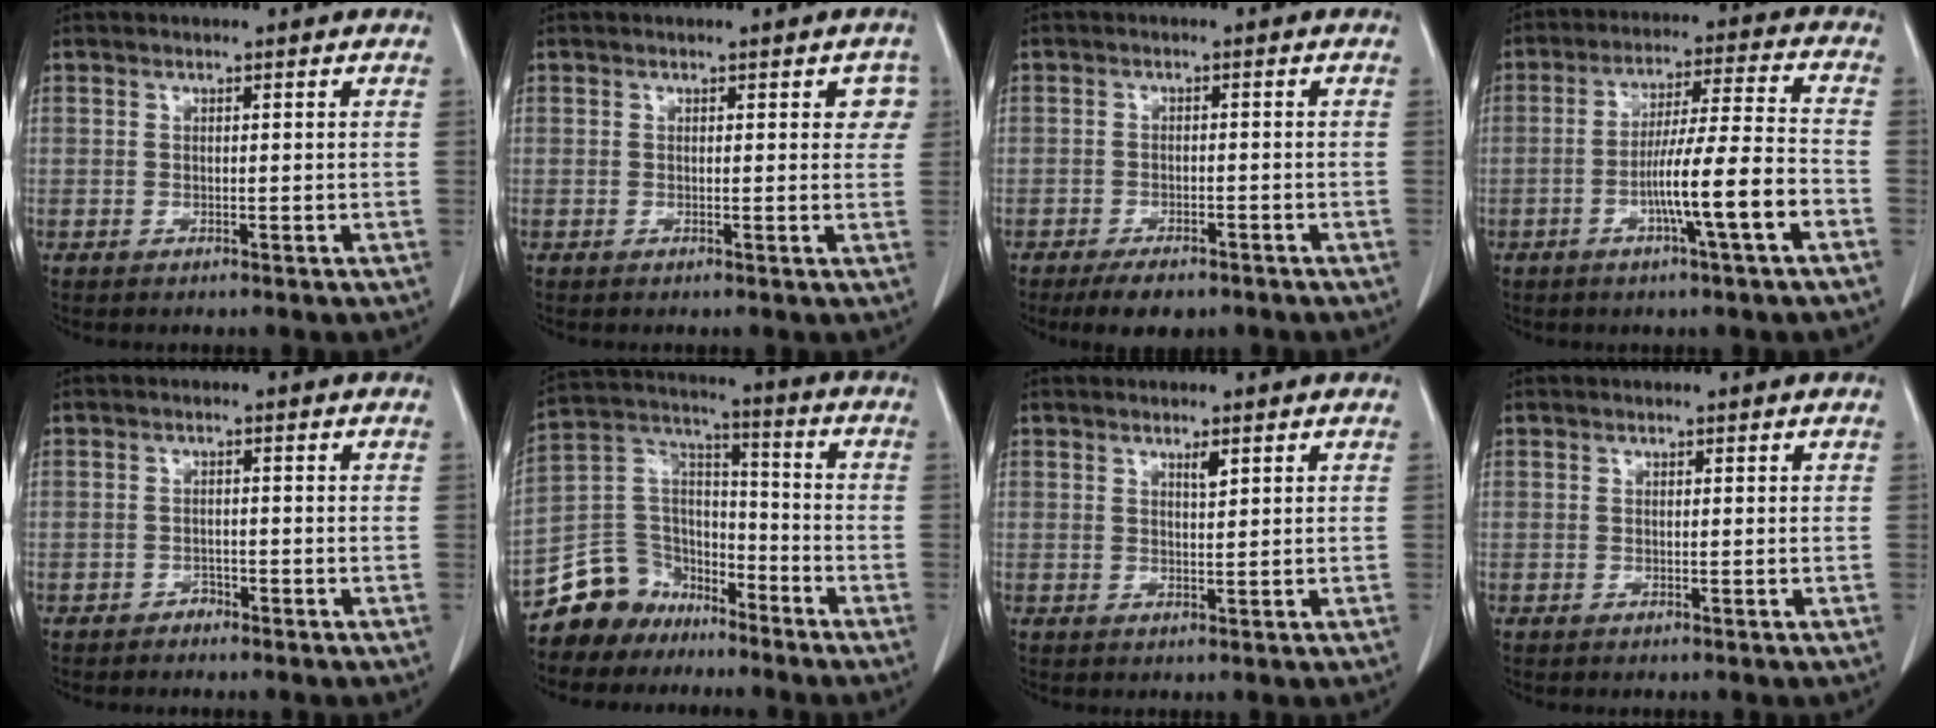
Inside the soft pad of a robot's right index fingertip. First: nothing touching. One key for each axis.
{"total": 2.8, "fx": 1.1, "fy": 1.4, "fz": 2.1, "tx": -0.008, "ty": 0.006, "tz": 0.006}
{"total": 5.0, "fx": -3.8, "fy": 2.0, "fz": 2.6, "tx": -0.040, "ty": -0.003, "tz": -0.057}
{"total": 11.2, "fx": -4.3, "fy": -0.4, "fz": 10.4, "tx": -0.180, "ty": 0.006, "tz": -0.072}
{"total": 1.2, "fx": -1.0, "fy": 0.6, "fz": 0.1, "tx": -0.002, "ty": 0.003, "tz": -0.020}
{"total": 11.2, "fx": -8.6, "fy": 7.2, "fz": 0.8, "tx": -0.023, "ty": 0.070, "tz": -0.157}
{"total": 1.5, "fx": 0.9, "fy": 0.2, "fz": 1.1, "tx": -0.022, "ty": -0.004, "tz": 0.015}
{"total": 0.0}